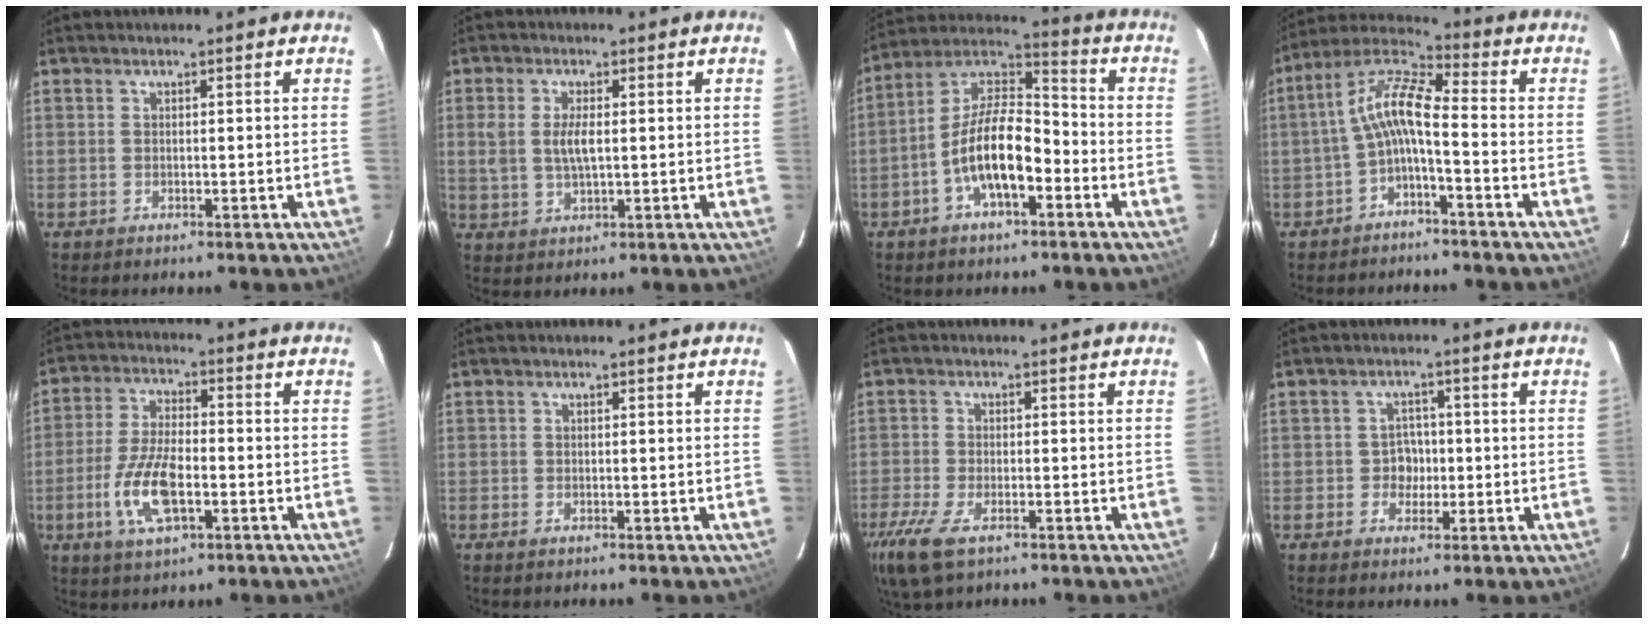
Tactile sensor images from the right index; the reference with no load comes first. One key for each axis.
{"total": 5.0, "fx": 0.6, "fy": 2.3, "fz": 4.3, "tx": -0.086, "ty": 0.004, "tz": 0.014}
{"total": 13.0, "fx": -4.9, "fy": 5.4, "fz": 10.8, "tx": -0.213, "ty": 0.017, "tz": -0.090}
{"total": 8.5, "fx": -2.3, "fy": 2.0, "fz": 7.9, "tx": -0.178, "ty": 0.023, "tz": -0.049}
{"total": 10.7, "fx": -3.6, "fy": 4.3, "fz": 9.1, "tx": -0.193, "ty": -0.002, "tz": -0.066}
{"total": 0.5, "fx": -0.3, "fy": 0.3, "fz": 0.3, "tx": -0.007, "ty": -0.002, "tz": -0.007}
{"total": 9.9, "fx": -5.9, "fy": 4.0, "fz": 6.8, "tx": -0.168, "ty": -0.036, "tz": -0.112}
{"total": 3.3, "fx": -0.8, "fy": 3.1, "fz": 0.7, "tx": -0.010, "ty": 0.012, "tz": -0.014}